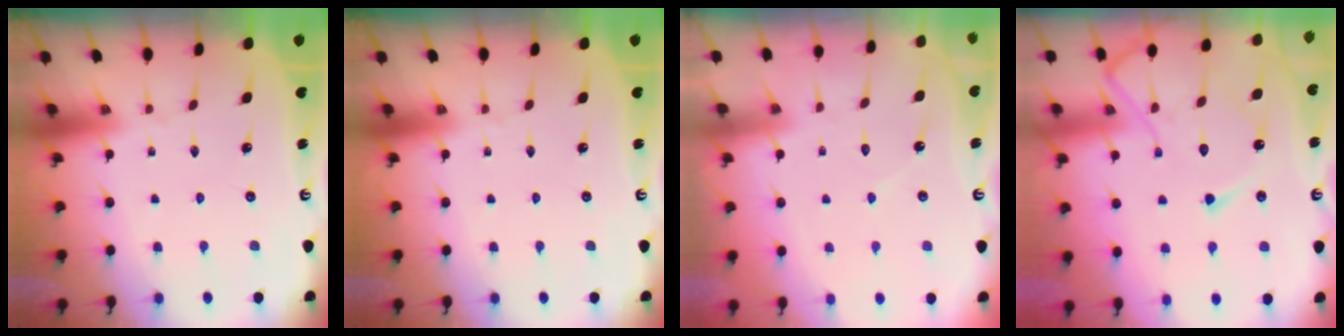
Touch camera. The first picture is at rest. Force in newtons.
{"total": 0.0}
{"total": 5.0, "press": 5.0, "slide": 0.5}
{"total": 13.4, "press": 13.4, "slide": 0.9}